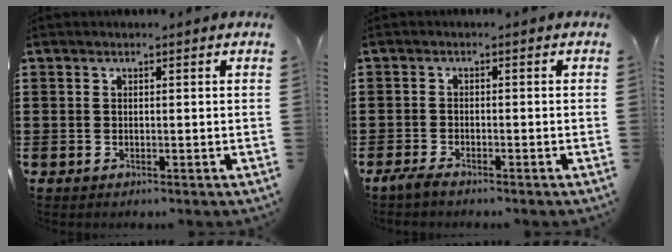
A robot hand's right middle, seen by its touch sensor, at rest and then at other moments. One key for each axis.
{"total": 1.9, "fx": -1.5, "fy": 0.2, "fz": 1.1, "tx": -0.035, "ty": -0.006, "tz": -0.033}